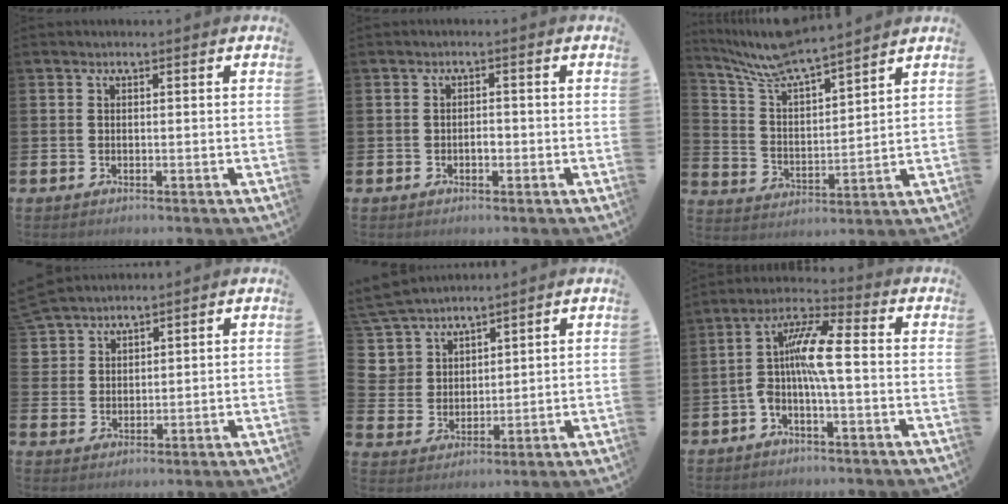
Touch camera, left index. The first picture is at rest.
{"total": 1.4, "force": [-0.5, 0.8, 1.0], "torque": [-0.010, -0.001, -0.011]}
{"total": 7.8, "force": [7.5, 0.4, 2.3], "torque": [-0.071, -0.051, 0.132]}
{"total": 4.5, "force": [4.3, 1.1, -0.1], "torque": [-0.012, -0.019, 0.082]}
{"total": 6.6, "force": [5.9, 3.1, 0.2], "torque": [-0.047, -0.027, 0.111]}
{"total": 7.4, "force": [-0.7, 1.4, 7.2], "torque": [-0.159, -0.015, -0.026]}